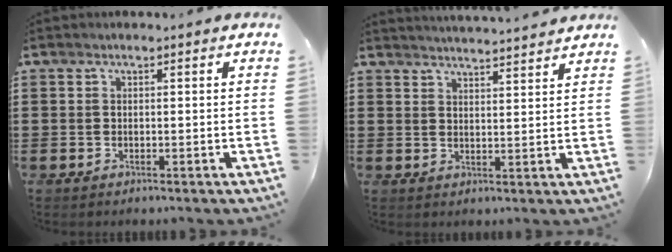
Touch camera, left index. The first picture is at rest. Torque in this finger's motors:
{"motor_torque": [1.05, -1.09, 0.19, 0.10]}